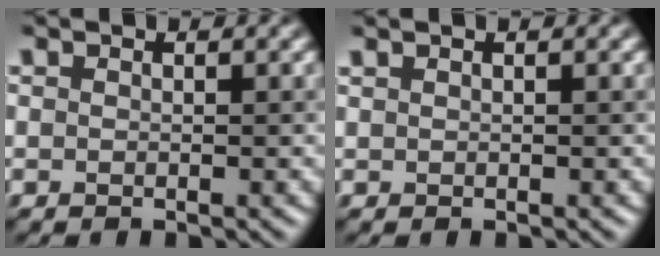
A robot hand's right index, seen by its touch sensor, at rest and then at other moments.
{"total": 0.6, "force": [0.6, 0.0, -0.3], "torque": [0.006, 0.010, 0.010]}